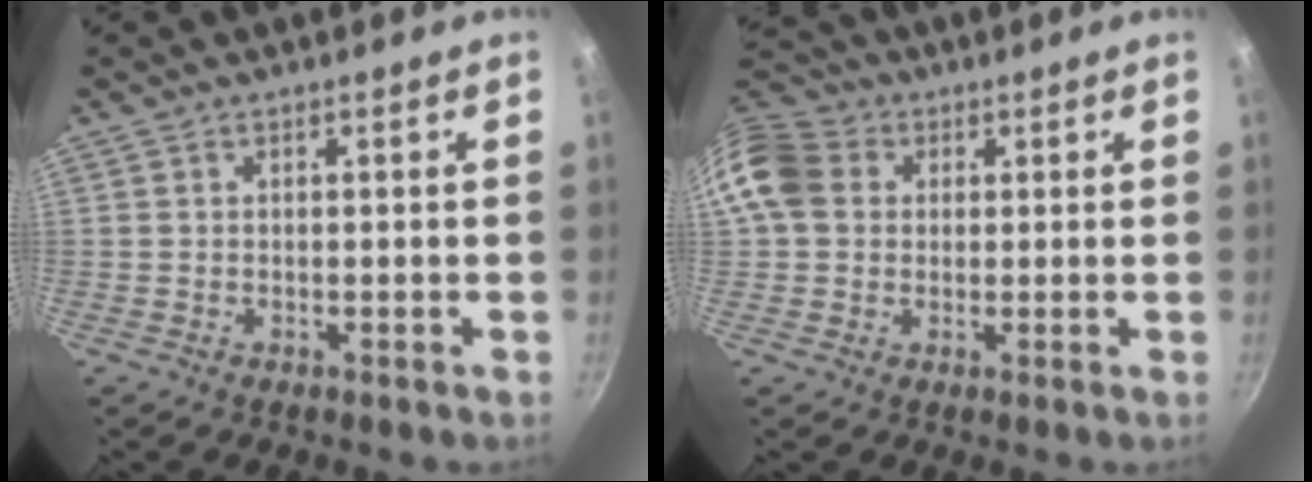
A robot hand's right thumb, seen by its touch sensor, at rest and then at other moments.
{"total": 11.7, "force": [2.2, 9.9, 5.9], "torque": [-0.107, 0.022, 0.024]}